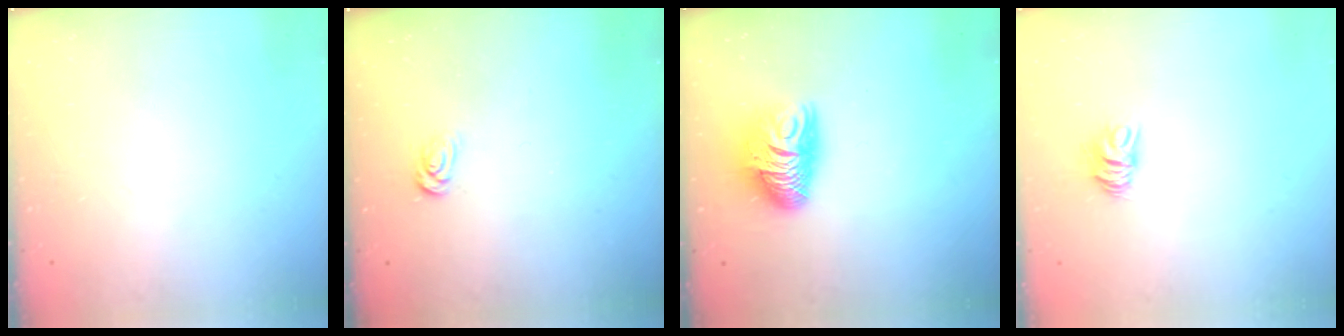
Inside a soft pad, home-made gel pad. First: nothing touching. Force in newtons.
{"total": 2.7, "press": 2.7, "slide": 0.3}
{"total": 9.9, "press": 9.9, "slide": 0.3}
{"total": 6.2, "press": 6.2, "slide": 0.1}